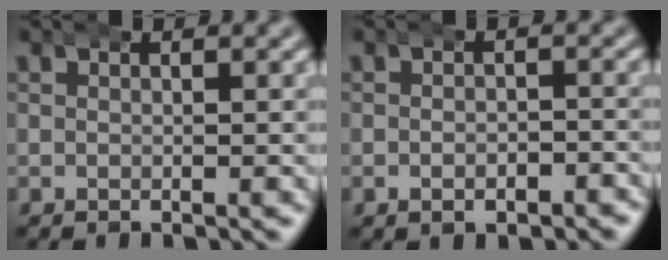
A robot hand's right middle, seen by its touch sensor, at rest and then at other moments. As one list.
[{"total": 1.9, "force": [-1.3, 1.1, 0.8], "torque": [-0.006, -0.003, -0.021]}]